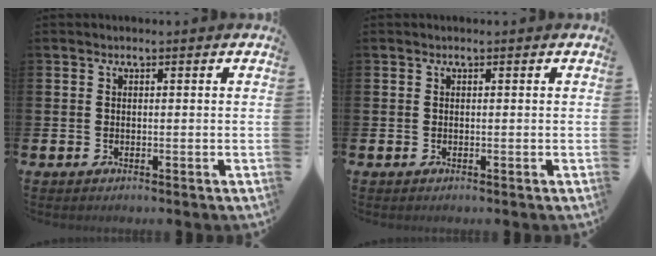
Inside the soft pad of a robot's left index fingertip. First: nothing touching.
{"total": 0.0}